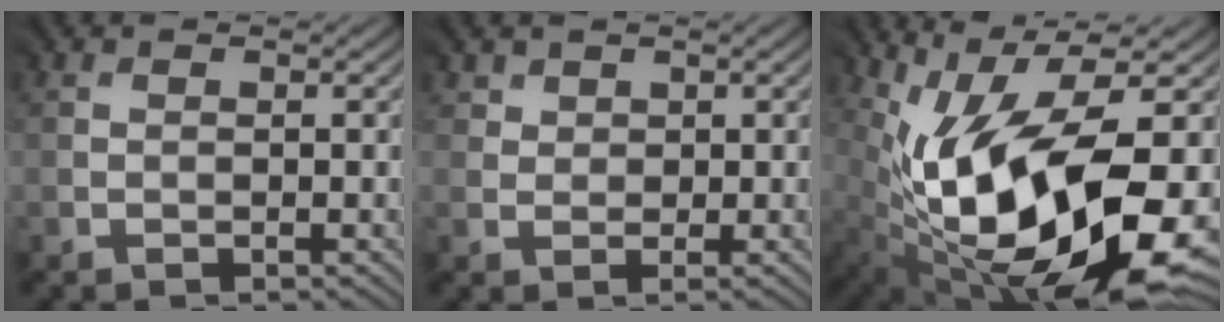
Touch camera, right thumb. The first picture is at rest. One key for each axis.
{"total": 1.9, "fx": 1.4, "fy": 1.3, "fz": -0.1, "tx": 0.006, "ty": -0.001, "tz": 0.030}
{"total": 18.0, "fx": -3.1, "fy": 7.8, "fz": 16.0, "tx": -0.289, "ty": -0.021, "tz": -0.040}